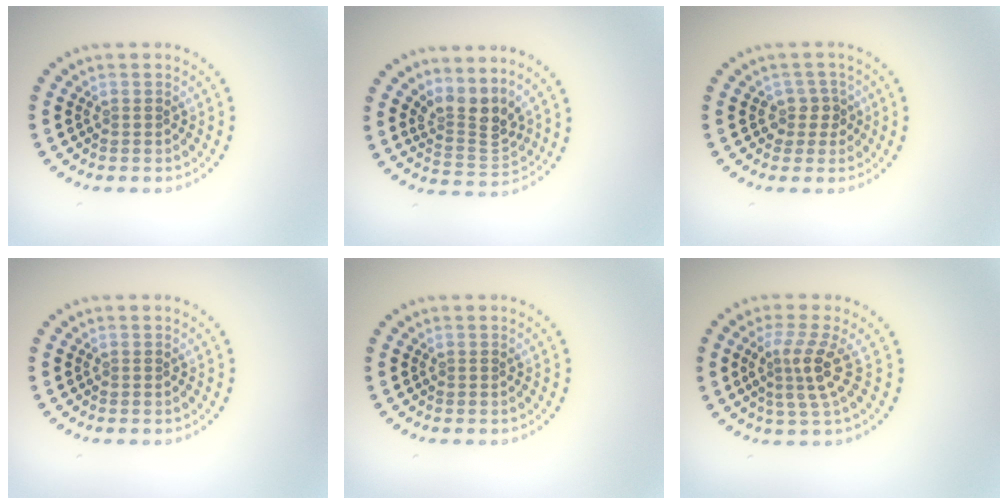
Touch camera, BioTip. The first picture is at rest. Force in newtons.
{"total": 3.4, "press": 2.3, "slide": 2.4}
{"total": 1.8, "press": 1.4, "slide": 1.1}
{"total": 0.0}
{"total": 0.0}
{"total": 3.3, "press": 2.4, "slide": 2.3}